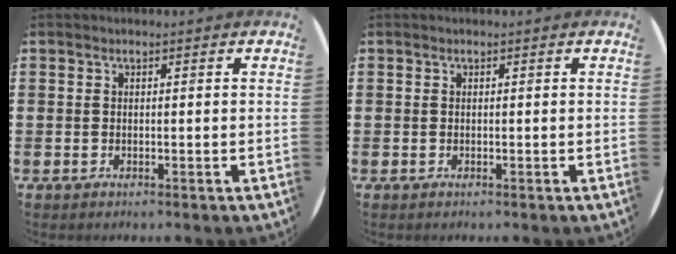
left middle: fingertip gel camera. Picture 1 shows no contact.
{"total": 0.0}